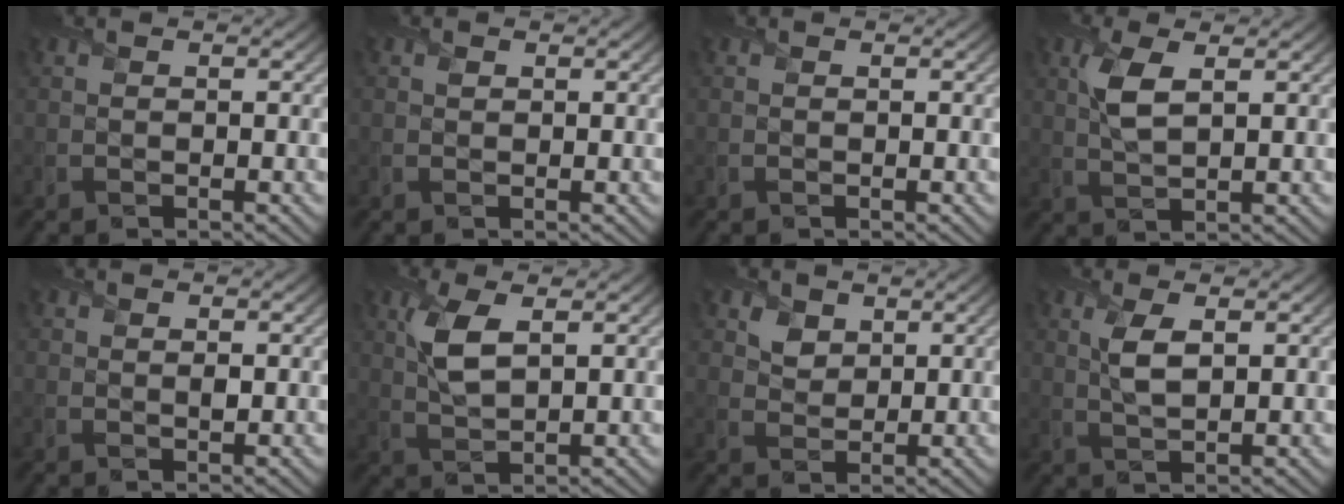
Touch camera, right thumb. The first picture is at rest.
{"total": 0.7, "force": [0.3, 0.6, 0.2], "torque": [-0.004, -0.005, 0.004]}
{"total": 0.0}
{"total": 4.5, "force": [1.6, 1.7, 3.8], "torque": [-0.096, 0.003, 0.030]}
{"total": 1.0, "force": [0.3, 0.7, 0.6], "torque": [-0.011, -0.007, 0.005]}
{"total": 5.4, "force": [1.9, 2.2, 4.5], "torque": [-0.112, 0.001, 0.038]}
{"total": 3.3, "force": [1.8, 2.4, 1.3], "torque": [-0.036, -0.009, 0.027]}
{"total": 3.7, "force": [1.2, 1.4, 3.2], "torque": [-0.076, 0.000, 0.024]}